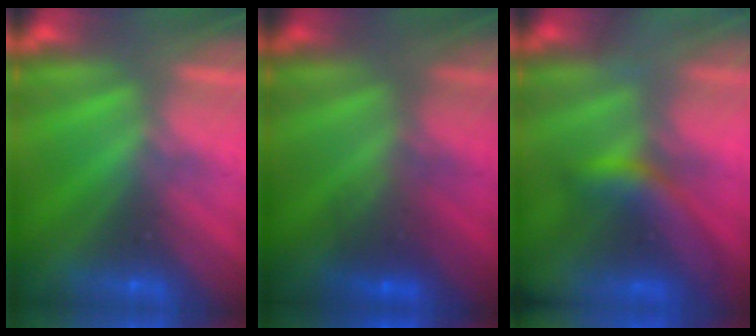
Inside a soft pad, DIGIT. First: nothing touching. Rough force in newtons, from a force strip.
{"total": 2.2}
{"total": 8.5}